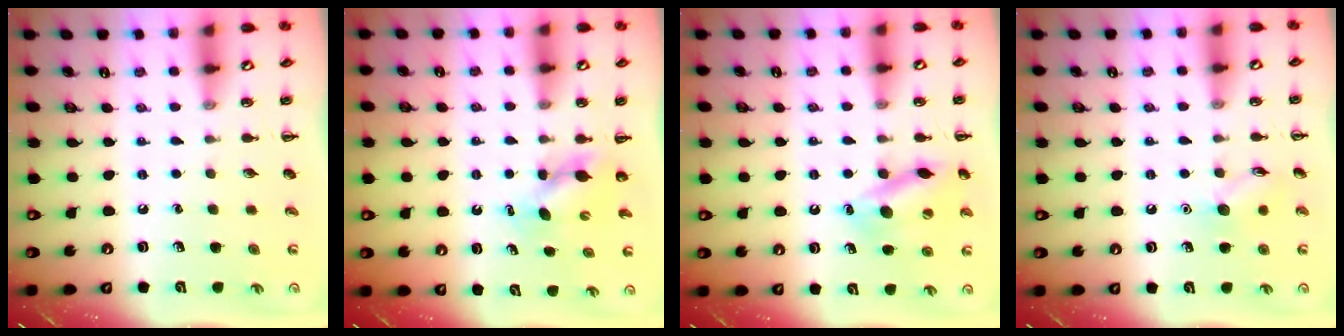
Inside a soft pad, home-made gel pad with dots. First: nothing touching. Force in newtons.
{"total": 4.3, "press": 4.3, "slide": 0.6}
{"total": 14.0, "press": 13.8, "slide": 2.3}
{"total": 7.4, "press": 7.3, "slide": 1.2}